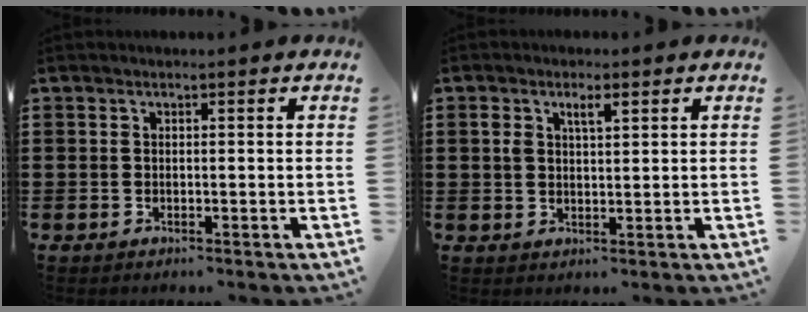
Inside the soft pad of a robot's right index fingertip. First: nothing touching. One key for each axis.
{"total": 2.9, "fx": 1.2, "fy": 1.2, "fz": 2.3, "tx": -0.049, "ty": 0.008, "tz": 0.020}